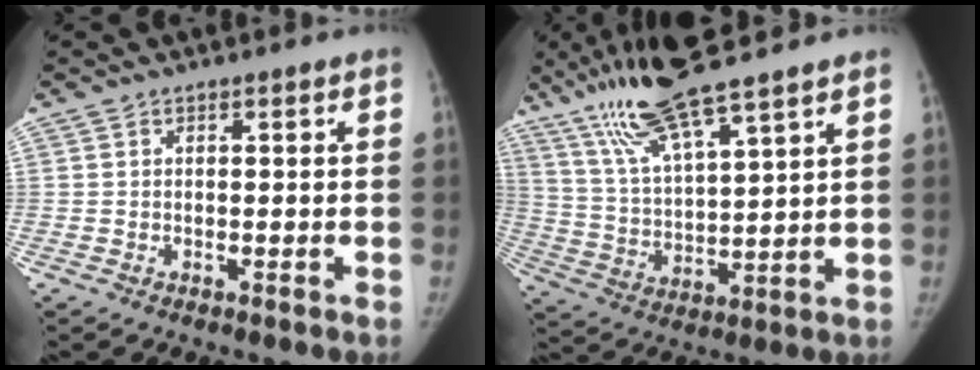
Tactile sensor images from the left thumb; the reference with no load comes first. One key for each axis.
{"total": 15.2, "fx": 11.3, "fy": 1.6, "fz": 10.0, "tx": -0.184, "ty": -0.044, "tz": 0.220}